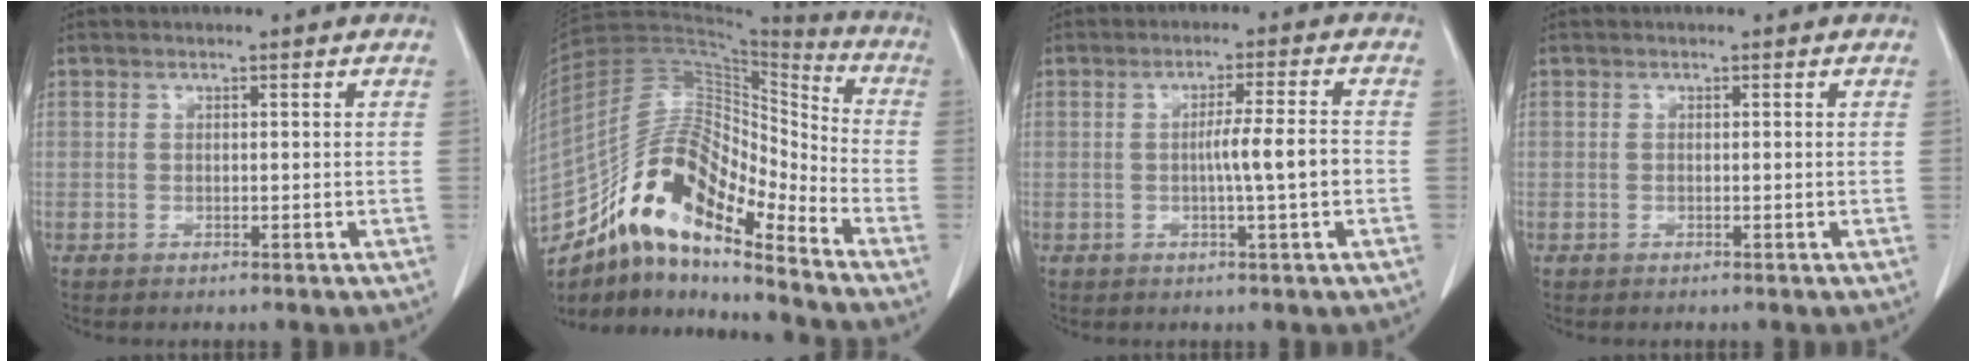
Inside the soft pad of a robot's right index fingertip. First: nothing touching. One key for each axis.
{"total": 17.3, "fx": -12.6, "fy": 4.6, "fz": 10.9, "tx": -0.190, "ty": 0.048, "tz": -0.222}
{"total": 5.4, "fx": -0.9, "fy": -0.4, "fz": 5.3, "tx": -0.083, "ty": 0.000, "tz": -0.016}
{"total": 0.0}